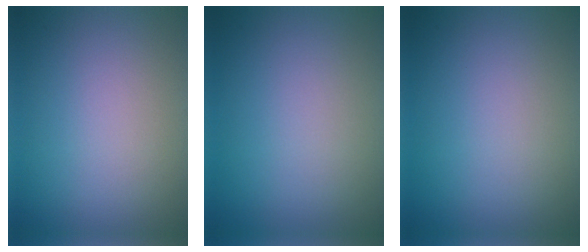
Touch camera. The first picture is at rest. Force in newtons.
{"total": 0.0}
{"total": 0.0}